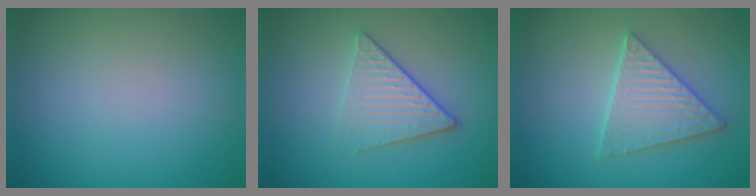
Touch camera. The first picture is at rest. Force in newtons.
{"total": 3.8, "press": 3.0, "slide": 2.4}
{"total": 4.0, "press": 3.8, "slide": 1.4}